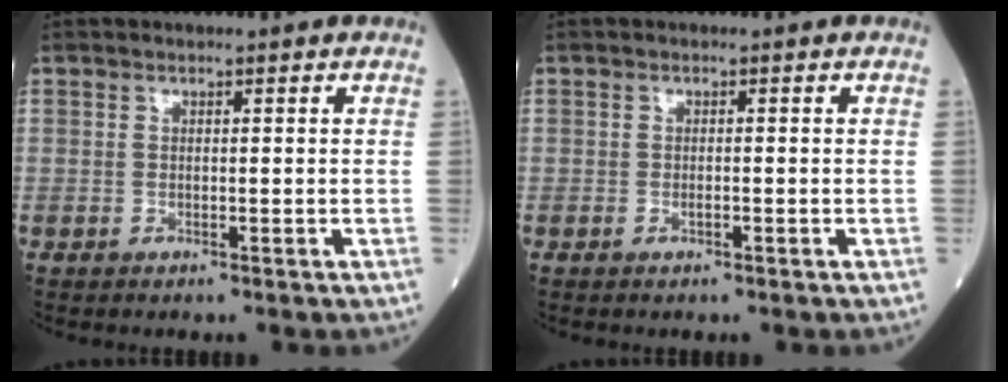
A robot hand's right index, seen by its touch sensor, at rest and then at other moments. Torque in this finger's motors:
{"motor_torque": [-0.01, -0.03, -0.05, -0.02]}